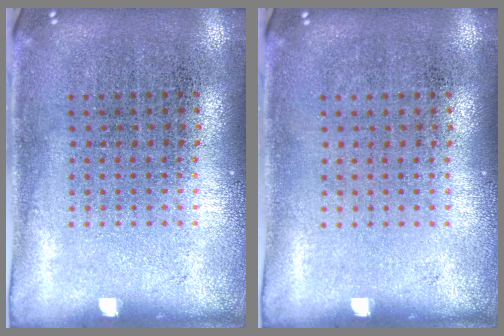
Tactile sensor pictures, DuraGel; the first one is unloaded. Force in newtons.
{"total": 0.0}